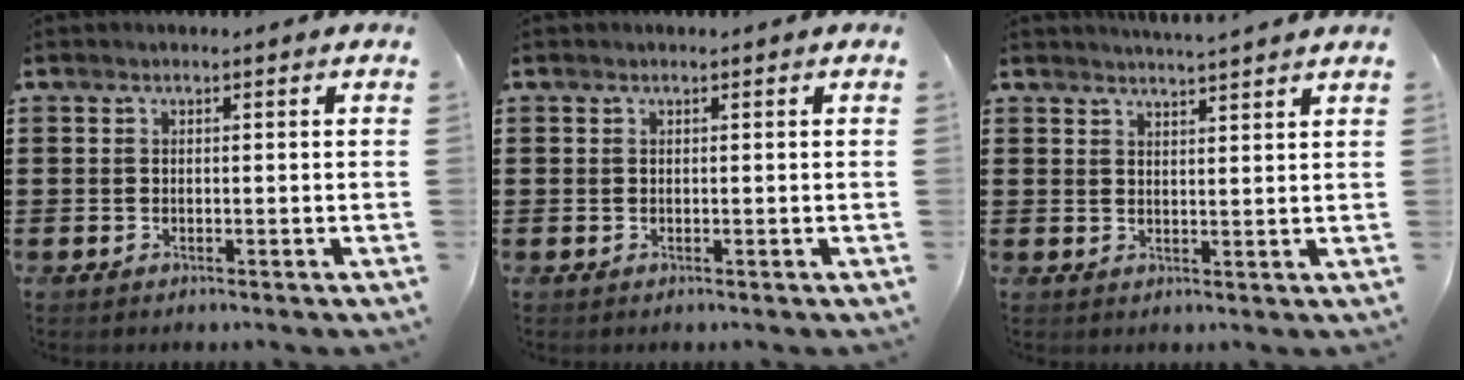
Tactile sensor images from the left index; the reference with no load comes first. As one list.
[{"total": 0.0}, {"total": 2.7, "force": [2.6, -0.6, 0.1], "torque": [-0.009, -0.012, 0.049]}]